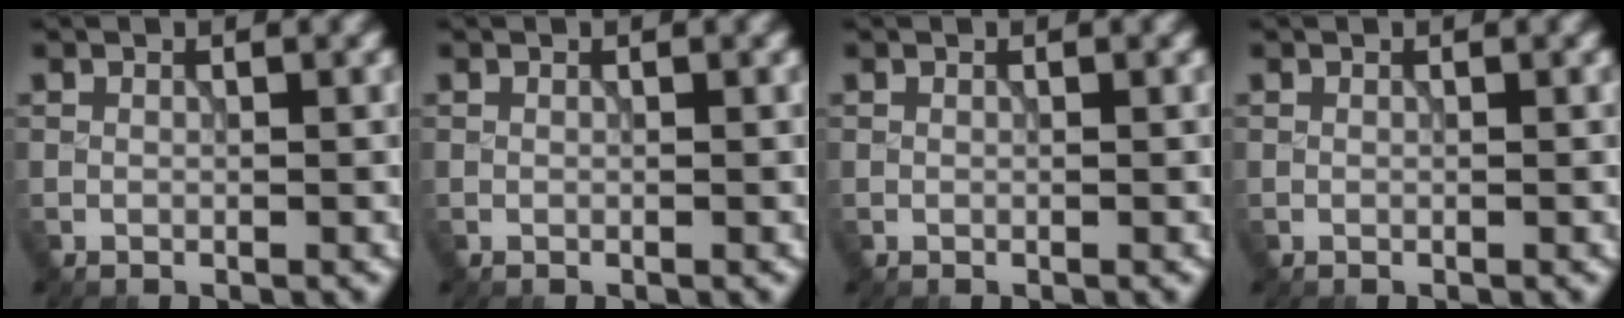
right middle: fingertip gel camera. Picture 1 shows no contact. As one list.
[{"total": 0.0}, {"total": 0.0}, {"total": 0.0}]